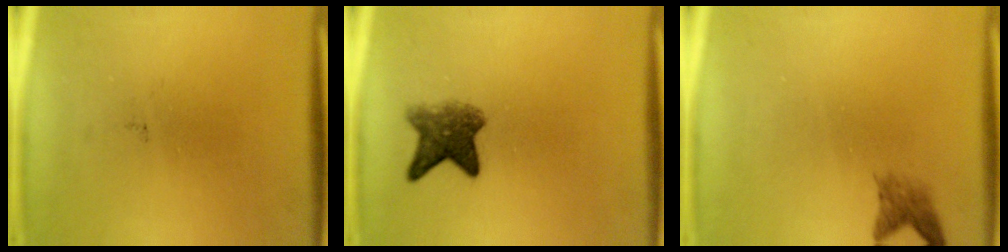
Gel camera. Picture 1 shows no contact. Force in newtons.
{"total": 5.2}
{"total": 2.0}